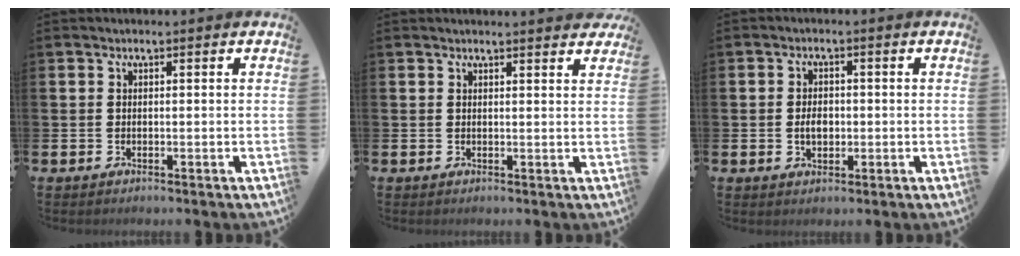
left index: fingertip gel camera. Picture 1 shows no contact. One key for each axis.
{"total": 1.3, "fx": 1.3, "fy": -0.1, "fz": -0.1, "tx": 0.014, "ty": -0.011, "tz": 0.021}
{"total": 2.8, "fx": -0.2, "fy": 1.9, "fz": 2.0, "tx": -0.021, "ty": -0.002, "tz": -0.010}